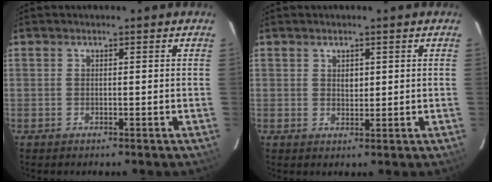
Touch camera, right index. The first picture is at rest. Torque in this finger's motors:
{"motor_torque": [0.21, 0.15, 0.14, 0.04]}